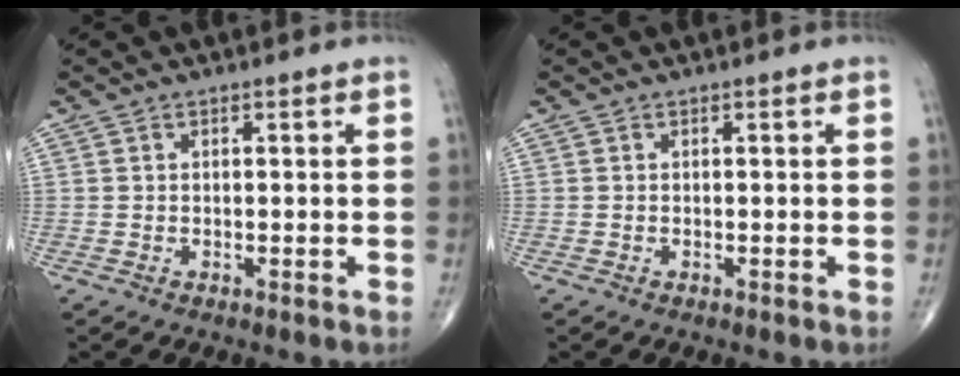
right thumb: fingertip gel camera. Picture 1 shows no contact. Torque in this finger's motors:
{"motor_torque": [0.11, 0.04, 0.20, 0.12, 0.00]}